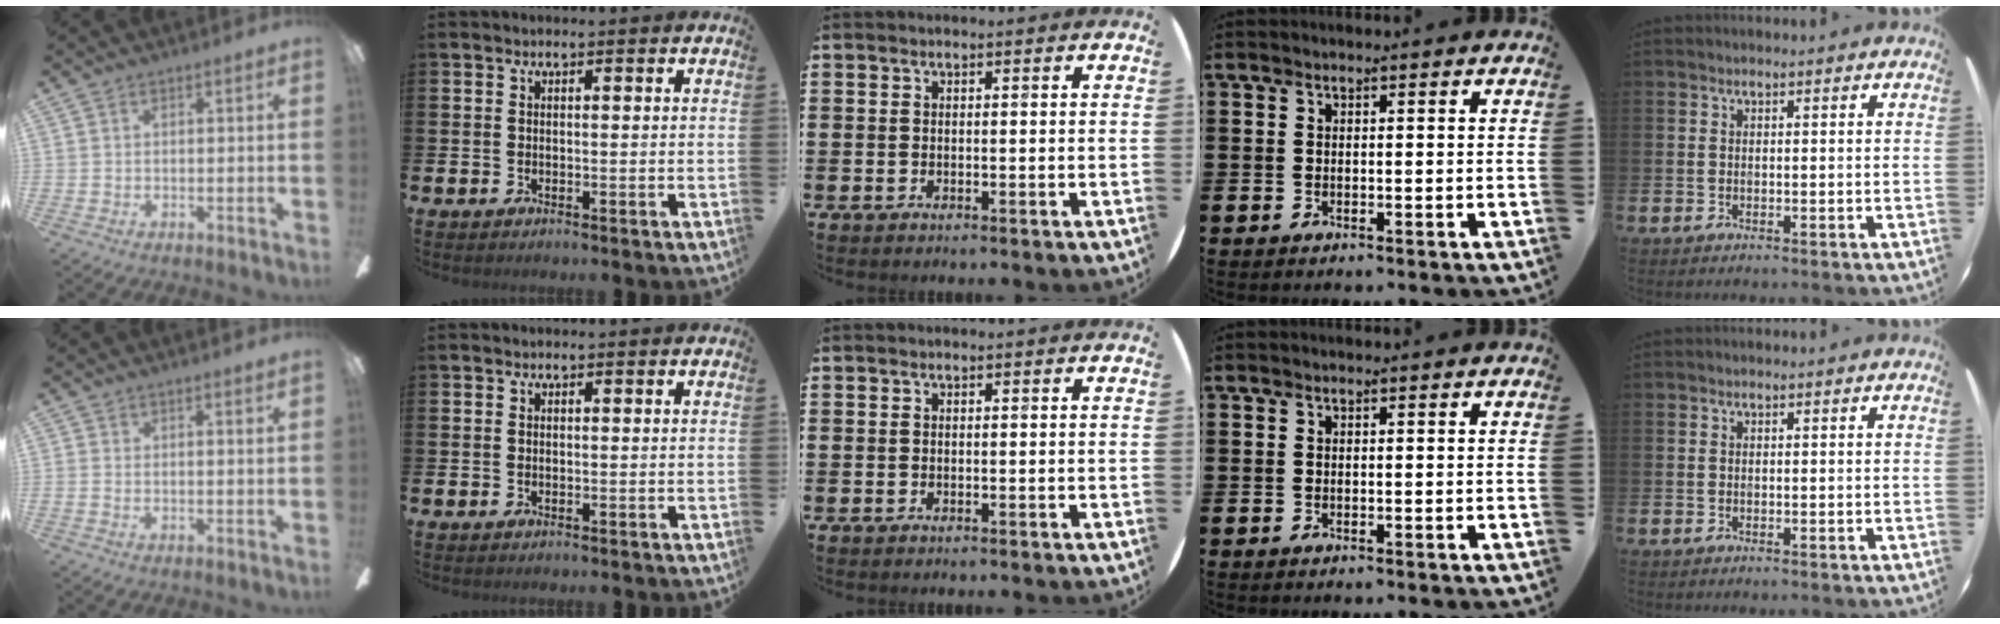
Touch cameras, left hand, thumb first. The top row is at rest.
{"thumb": {"total": 1.2, "force": [0.8, -0.2, 0.9], "torque": [-0.010, -0.007, 0.013]}}